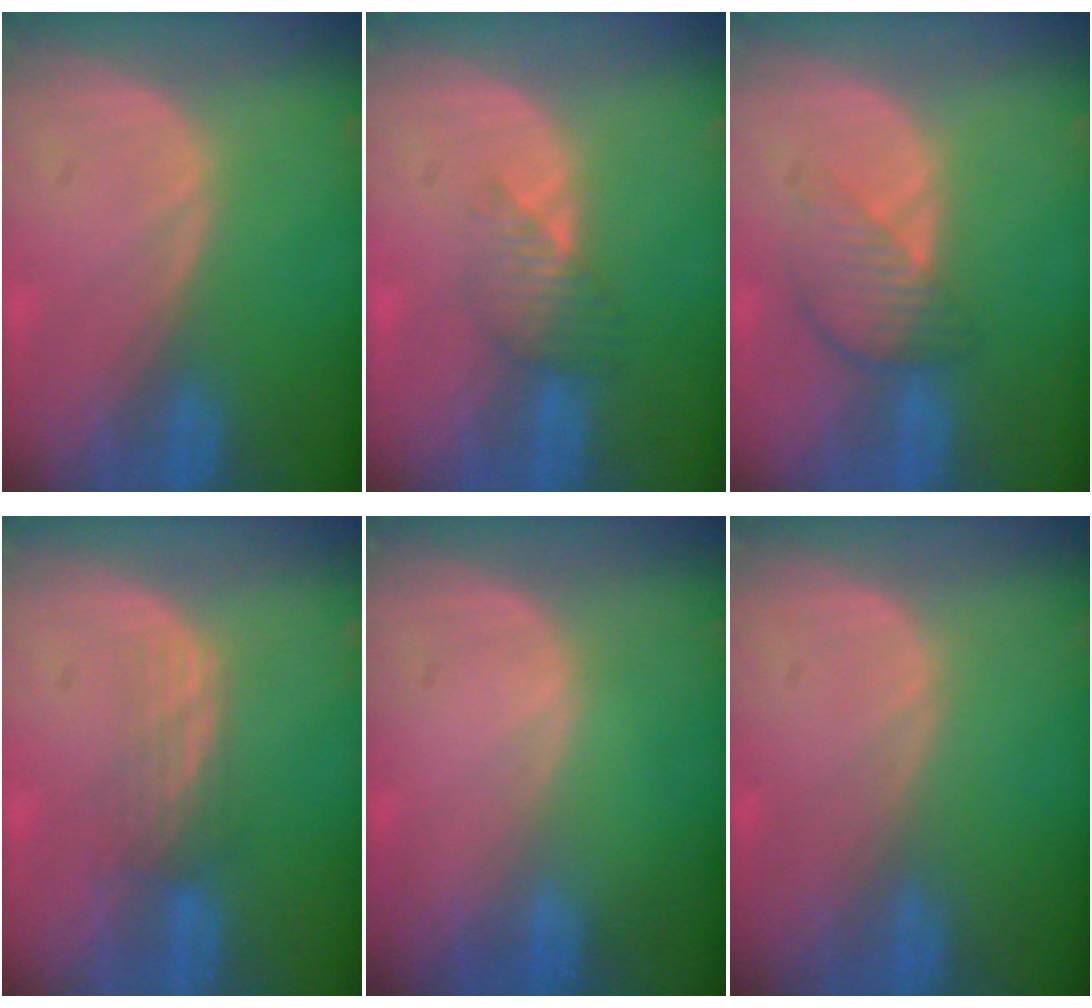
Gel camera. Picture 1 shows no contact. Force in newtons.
{"total": 3.6, "press": 3.2, "slide": 1.6}
{"total": 4.6, "press": 4.1, "slide": 2.1}
{"total": 3.2, "press": 2.6, "slide": 1.9}
{"total": 0.0}
{"total": 0.0}